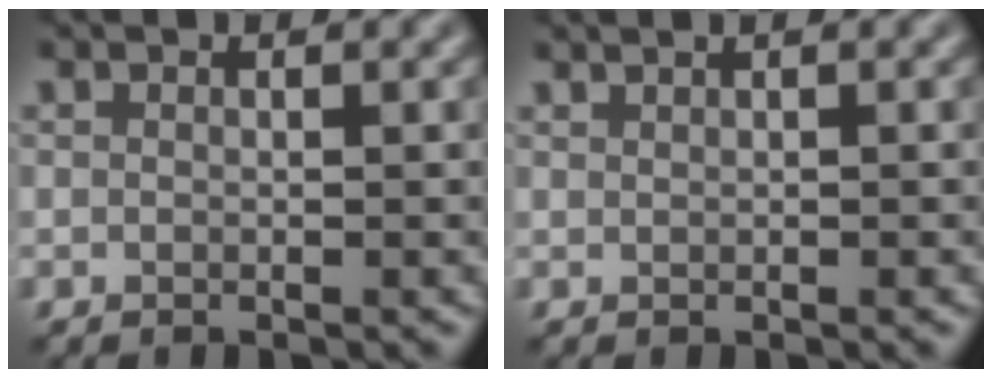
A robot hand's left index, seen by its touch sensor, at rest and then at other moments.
{"total": 0.8, "force": [0.7, 0.2, 0.3], "torque": [-0.003, -0.001, 0.003]}